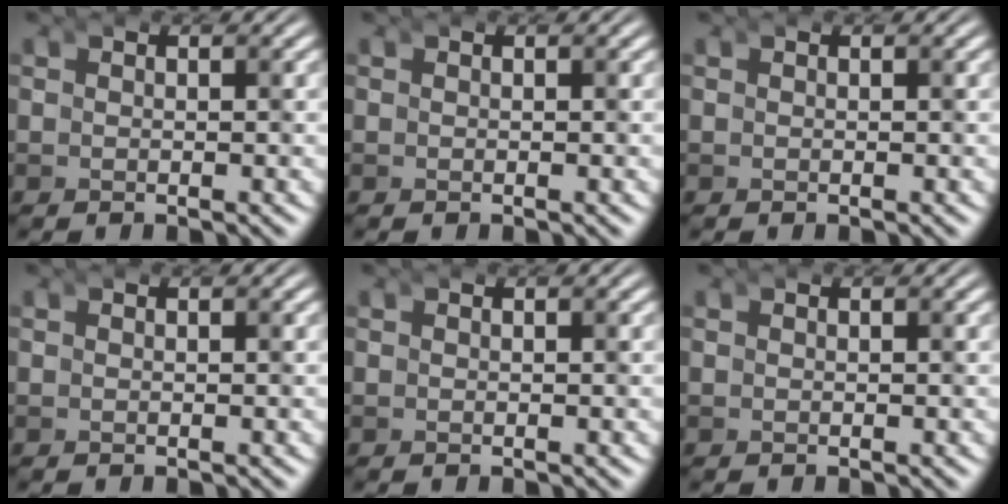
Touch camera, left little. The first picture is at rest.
{"total": 0.0}
{"total": 0.0}
{"total": 0.0}
{"total": 0.0}
{"total": 0.0}